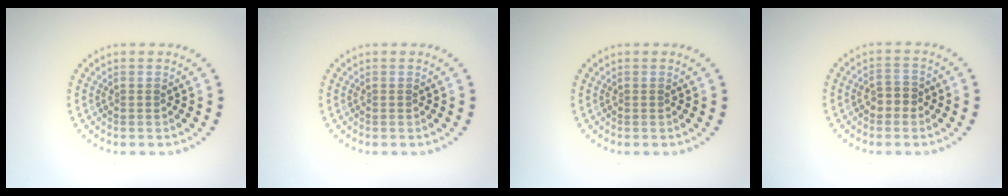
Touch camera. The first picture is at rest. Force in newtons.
{"total": 0.0}
{"total": 0.0}
{"total": 1.7, "press": 1.6, "slide": 0.4}